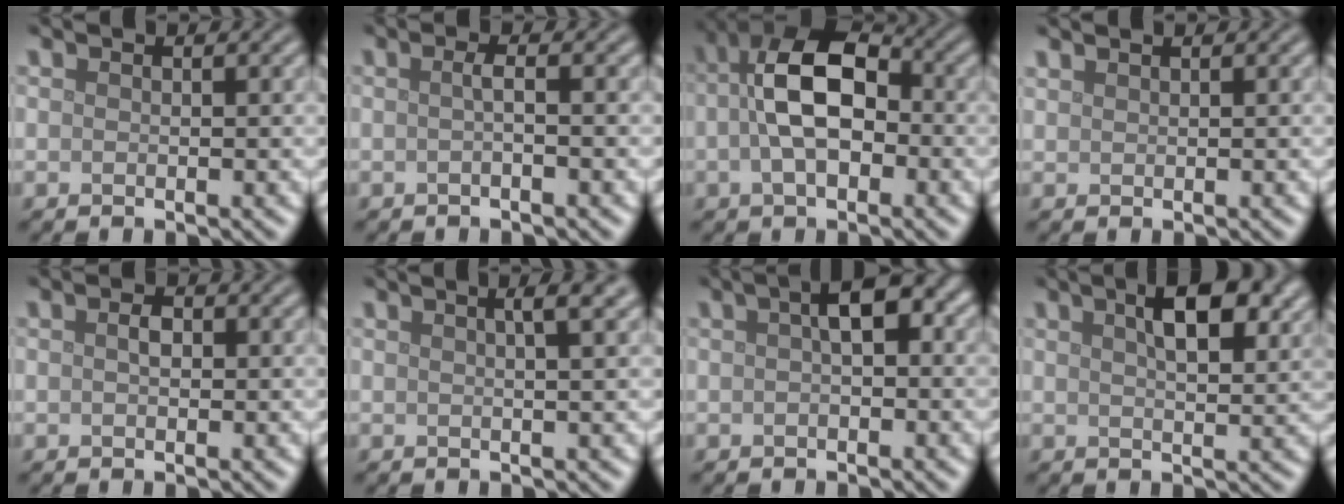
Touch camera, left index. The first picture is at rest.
{"total": 1.3, "force": [-0.1, 0.3, 1.2], "torque": [-0.018, 0.001, -0.005]}
{"total": 8.0, "force": [-0.1, 4.5, 6.7], "torque": [-0.134, 0.016, -0.012]}
{"total": 0.7, "force": [0.7, 0.0, 0.1], "torque": [-0.001, 0.002, 0.014]}
{"total": 1.1, "force": [0.1, 0.6, 0.9], "torque": [-0.017, 0.002, 0.000]}
{"total": 3.5, "force": [1.6, 1.1, 2.9], "torque": [-0.020, 0.014, -0.004]}
{"total": 3.2, "force": [0.6, 1.0, 3.0], "torque": [-0.045, 0.014, 0.002]}
{"total": 5.3, "force": [2.4, 1.8, 4.4], "torque": [-0.065, 0.008, 0.036]}